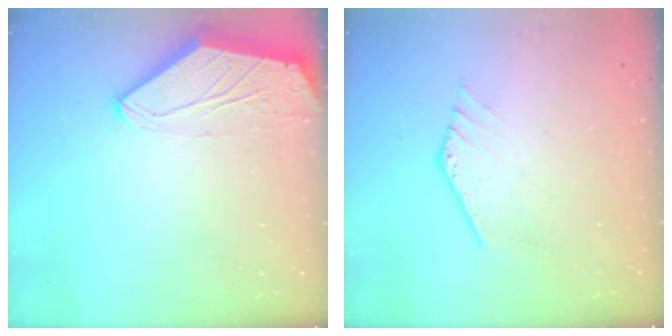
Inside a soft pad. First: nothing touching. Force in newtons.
{"total": 0.9, "press": 0.8, "slide": 0.2}